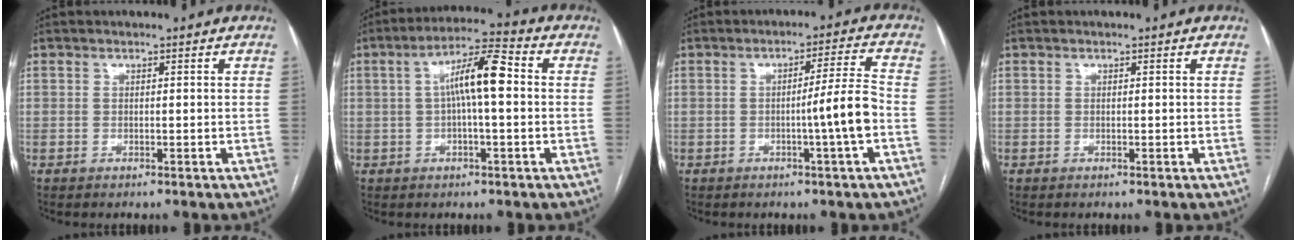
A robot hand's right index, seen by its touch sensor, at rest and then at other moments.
{"total": 9.1, "force": [1.1, 1.5, 8.9], "torque": [-0.161, 0.027, 0.014]}
{"total": 6.6, "force": [-1.6, -1.2, 6.3], "torque": [-0.089, 0.001, -0.026]}
{"total": 0.0}